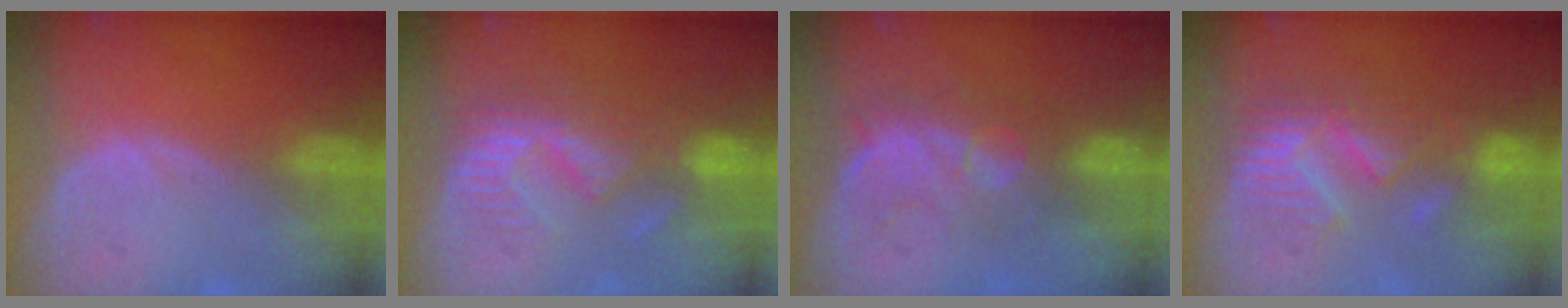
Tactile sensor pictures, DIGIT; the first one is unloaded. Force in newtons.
{"total": 8.7, "press": 8.1, "slide": 3.0}
{"total": 7.7, "press": 7.5, "slide": 1.7}
{"total": 8.8, "press": 8.5, "slide": 2.0}